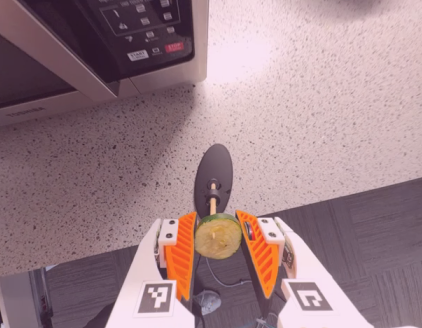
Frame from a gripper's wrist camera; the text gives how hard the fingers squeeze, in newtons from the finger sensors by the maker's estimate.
{"total": 9.4, "left": 9.7, "right": 9.2}